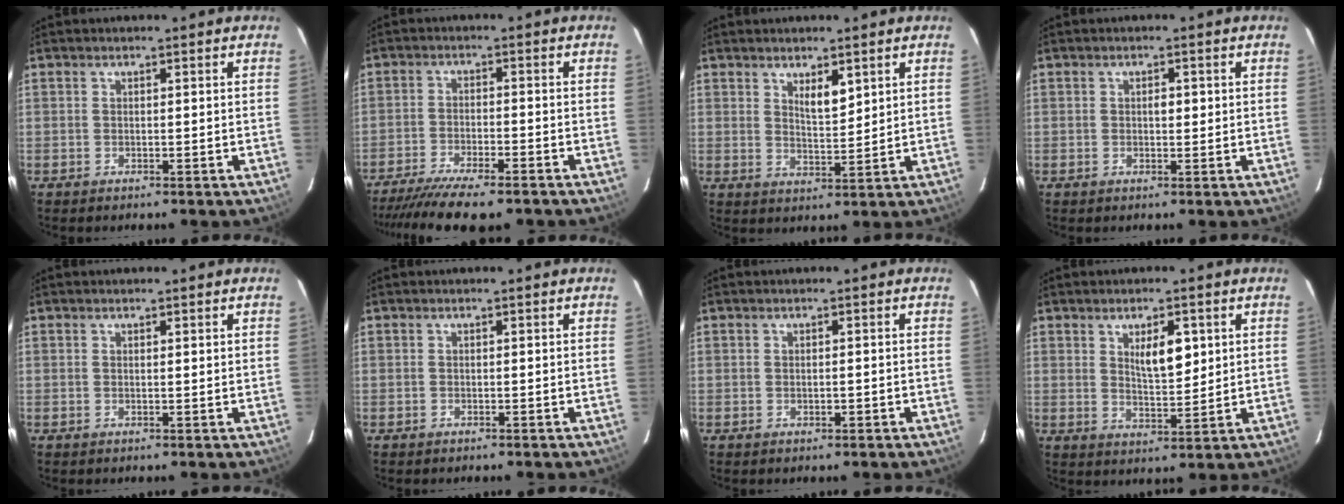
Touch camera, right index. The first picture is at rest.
{"total": 13.5, "force": [-11.5, 1.6, 6.9], "torque": [-0.112, -0.024, -0.176]}
{"total": 3.7, "force": [2.2, 1.0, 2.8], "torque": [-0.051, -0.006, 0.043]}
{"total": 1.5, "force": [0.2, 0.8, 1.3], "torque": [-0.021, 0.002, 0.003]}
{"total": 0.6, "force": [0.6, 0.1, 0.3], "torque": [-0.005, 0.002, 0.008]}
{"total": 0.0}
{"total": 1.0, "force": [-0.2, 0.4, 0.9], "torque": [-0.017, -0.001, -0.001]}
{"total": 5.8, "force": [2.2, 2.0, 5.0], "torque": [-0.084, -0.003, 0.042]}